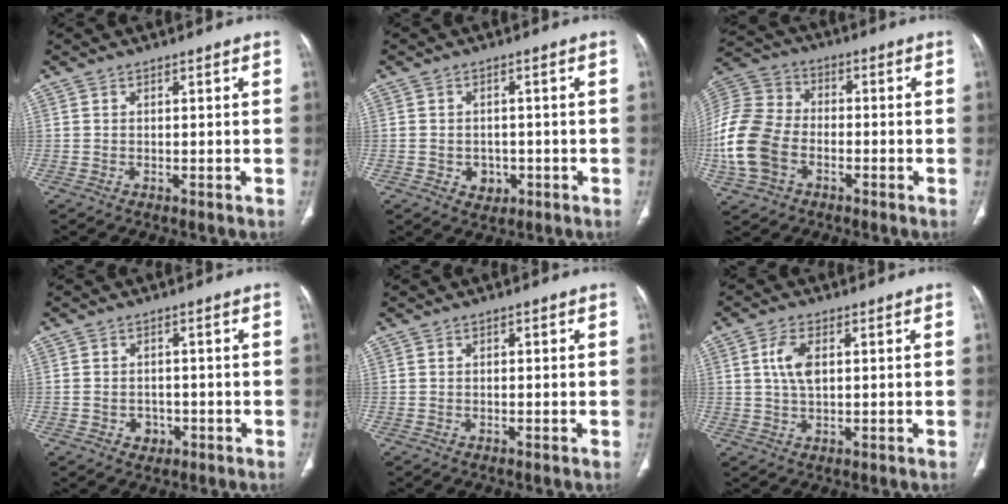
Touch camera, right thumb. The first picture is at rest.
{"total": 3.6, "force": [-1.1, 3.0, 1.6], "torque": [-0.007, 0.005, -0.006]}
{"total": 17.2, "force": [-4.5, 12.4, 11.0], "torque": [-0.241, 0.024, -0.089]}
{"total": 3.0, "force": [-1.1, 2.5, 1.1], "torque": [-0.005, 0.009, -0.010]}
{"total": 0.6, "force": [0.2, 0.4, 0.5], "torque": [-0.006, 0.005, 0.002]}
{"total": 5.6, "force": [1.3, 2.9, 4.6], "torque": [-0.096, 0.001, 0.024]}